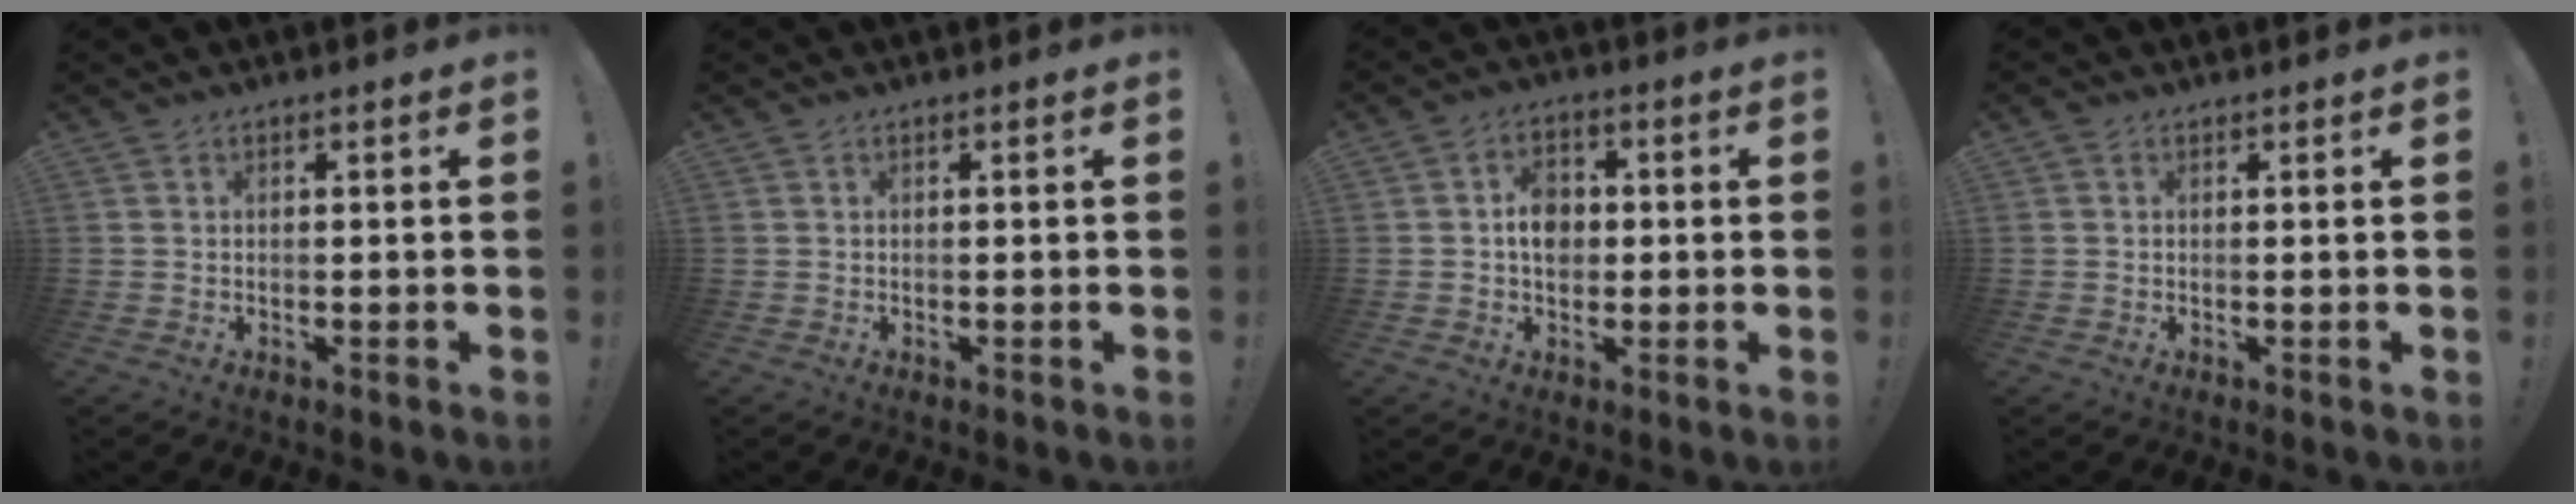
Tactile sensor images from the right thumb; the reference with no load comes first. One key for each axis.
{"total": 0.0}
{"total": 7.2, "fx": 0.0, "fy": 5.7, "fz": 4.5, "tx": -0.058, "ty": 0.007, "tz": 0.000}
{"total": 0.0}